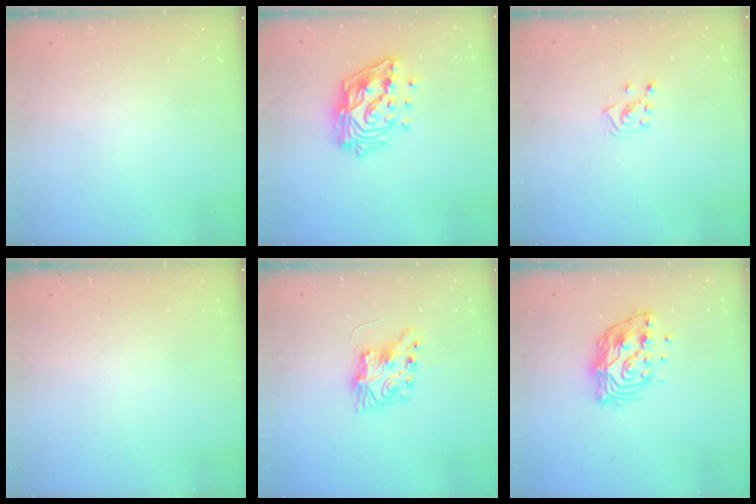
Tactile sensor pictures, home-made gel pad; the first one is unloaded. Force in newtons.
{"total": 17.5, "press": 17.5, "slide": 1.4}
{"total": 4.7, "press": 4.7, "slide": 0.5}
{"total": 0.0}
{"total": 8.4, "press": 8.4, "slide": 0.2}
{"total": 12.1, "press": 12.0, "slide": 0.9}